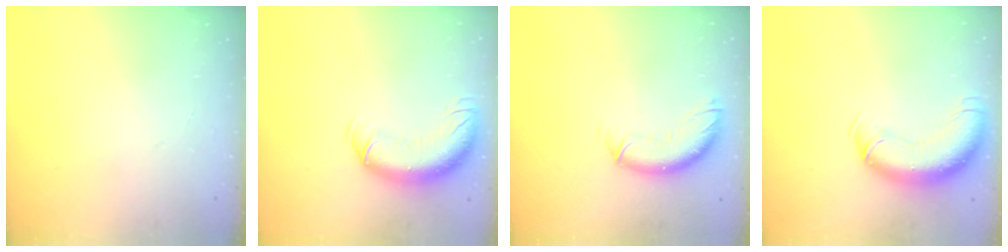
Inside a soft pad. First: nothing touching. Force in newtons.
{"total": 13.5, "press": 13.2, "slide": 2.9}
{"total": 10.7, "press": 10.6, "slide": 1.0}
{"total": 13.5, "press": 13.1, "slide": 3.5}